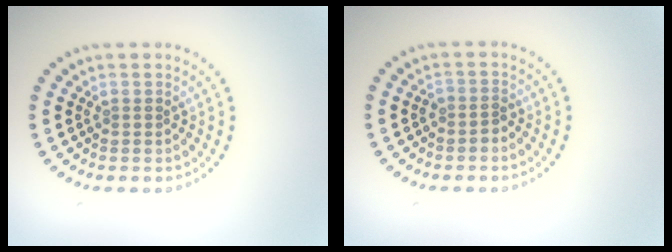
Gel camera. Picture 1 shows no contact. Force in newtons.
{"total": 1.3, "press": 1.0, "slide": 0.8}